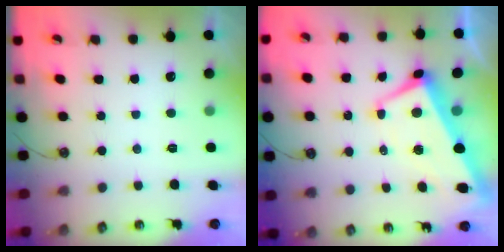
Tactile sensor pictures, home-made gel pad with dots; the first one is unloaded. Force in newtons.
{"total": 1.8, "press": 1.2, "slide": 1.3}